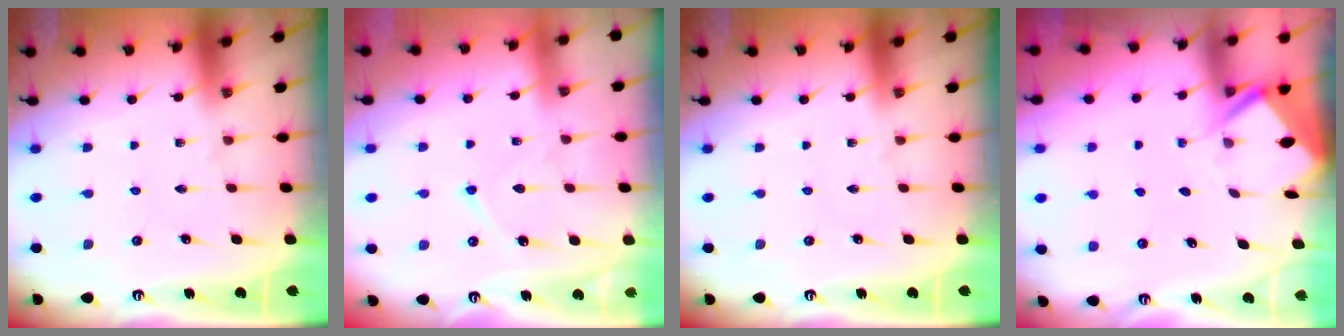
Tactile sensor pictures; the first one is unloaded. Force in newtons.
{"total": 7.0, "press": 7.0, "slide": 0.7}
{"total": 0.0}
{"total": 3.2, "press": 3.2, "slide": 0.4}